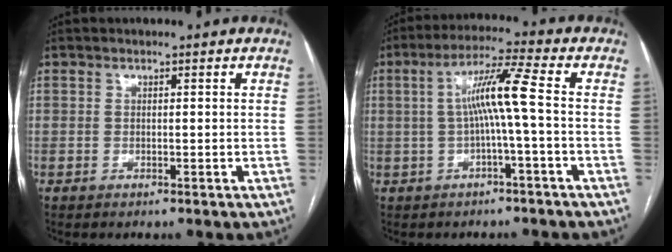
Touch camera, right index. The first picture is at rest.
{"total": 7.4, "force": [-0.1, -0.8, 7.4], "torque": [-0.134, 0.020, -0.001]}